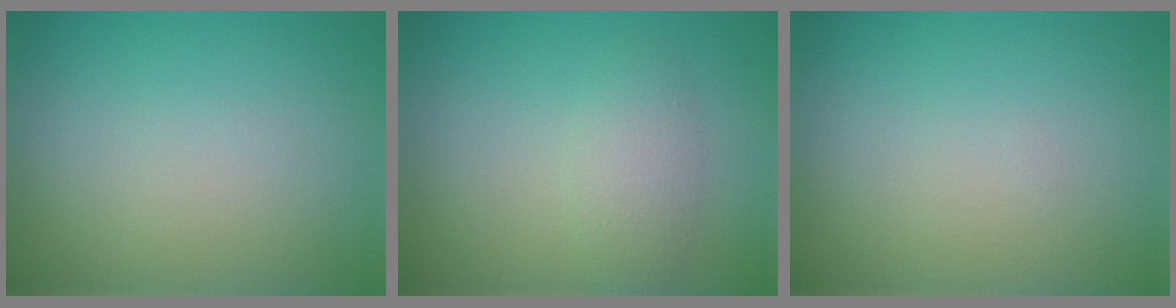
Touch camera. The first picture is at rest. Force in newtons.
{"total": 2.5, "press": 2.5, "slide": 0.1}
{"total": 0.0}